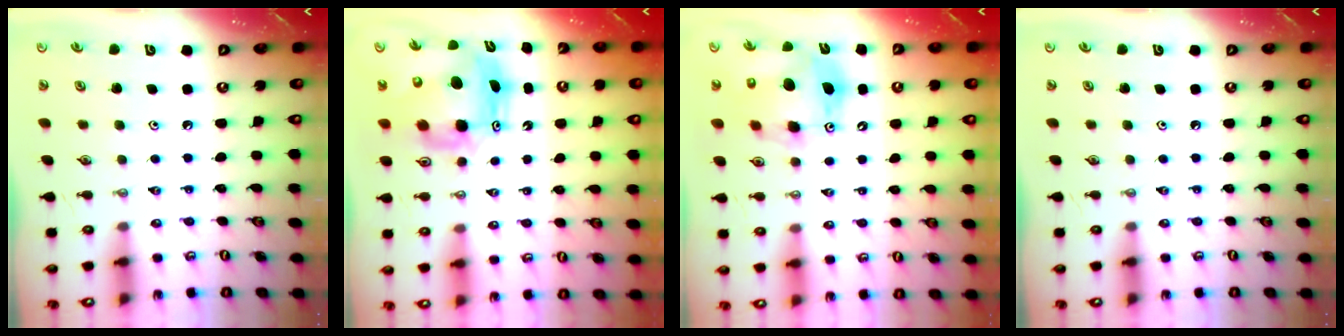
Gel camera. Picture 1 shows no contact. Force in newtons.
{"total": 11.9, "press": 11.8, "slide": 0.9}
{"total": 14.5, "press": 14.3, "slide": 2.5}
{"total": 0.0}